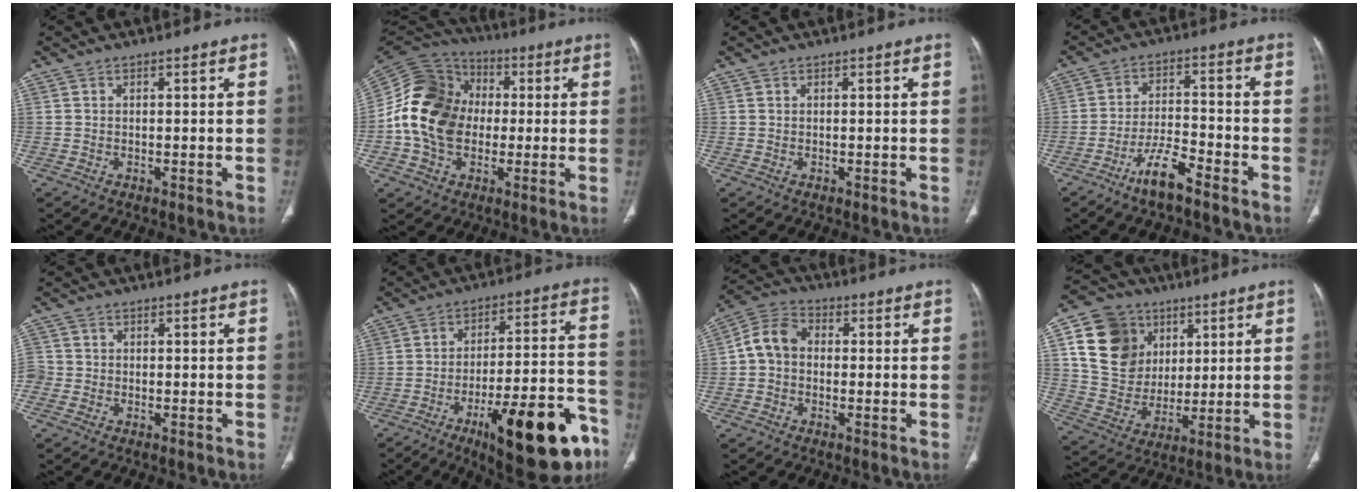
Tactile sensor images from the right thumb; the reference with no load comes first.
{"total": 17.8, "force": [-0.7, 14.0, 11.1], "torque": [-0.194, 0.027, -0.019]}
{"total": 0.0}
{"total": 7.6, "force": [-5.5, 1.7, 5.0], "torque": [-0.097, 0.033, -0.103]}
{"total": 3.0, "force": [-0.8, 2.7, 1.1], "torque": [-0.023, 0.007, -0.020]}
{"total": 24.5, "force": [-13.1, 7.2, 19.4], "torque": [-0.213, 0.077, -0.188]}
{"total": 7.0, "force": [-0.4, 5.5, 4.3], "torque": [-0.070, 0.023, -0.022]}
{"total": 16.9, "force": [6.3, 13.9, 7.4], "torque": [-0.108, -0.005, 0.122]}